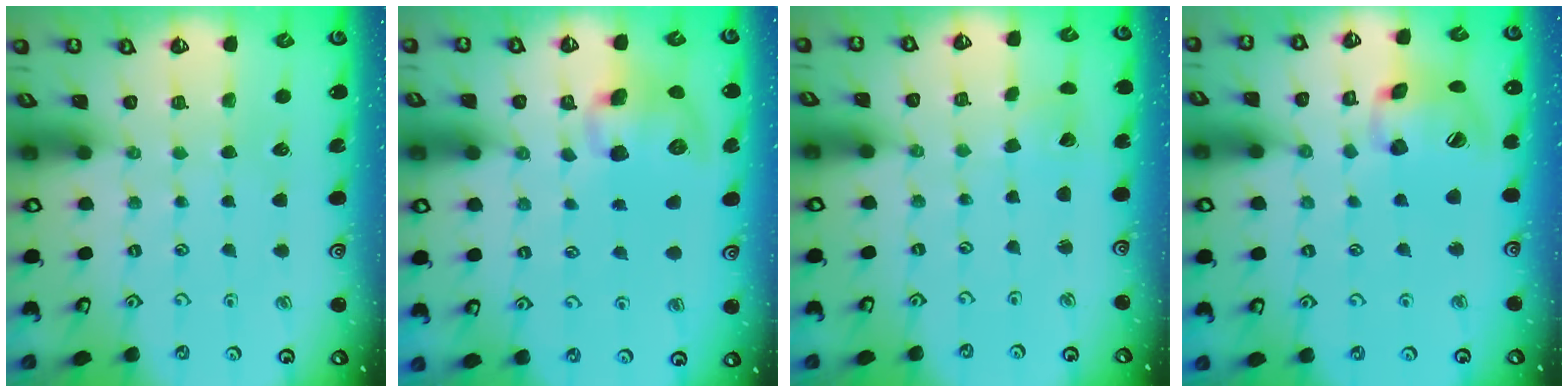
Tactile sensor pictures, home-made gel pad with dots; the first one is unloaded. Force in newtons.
{"total": 11.1, "press": 10.9, "slide": 2.2}
{"total": 2.4, "press": 2.4, "slide": 0.2}
{"total": 16.3, "press": 16.1, "slide": 2.5}